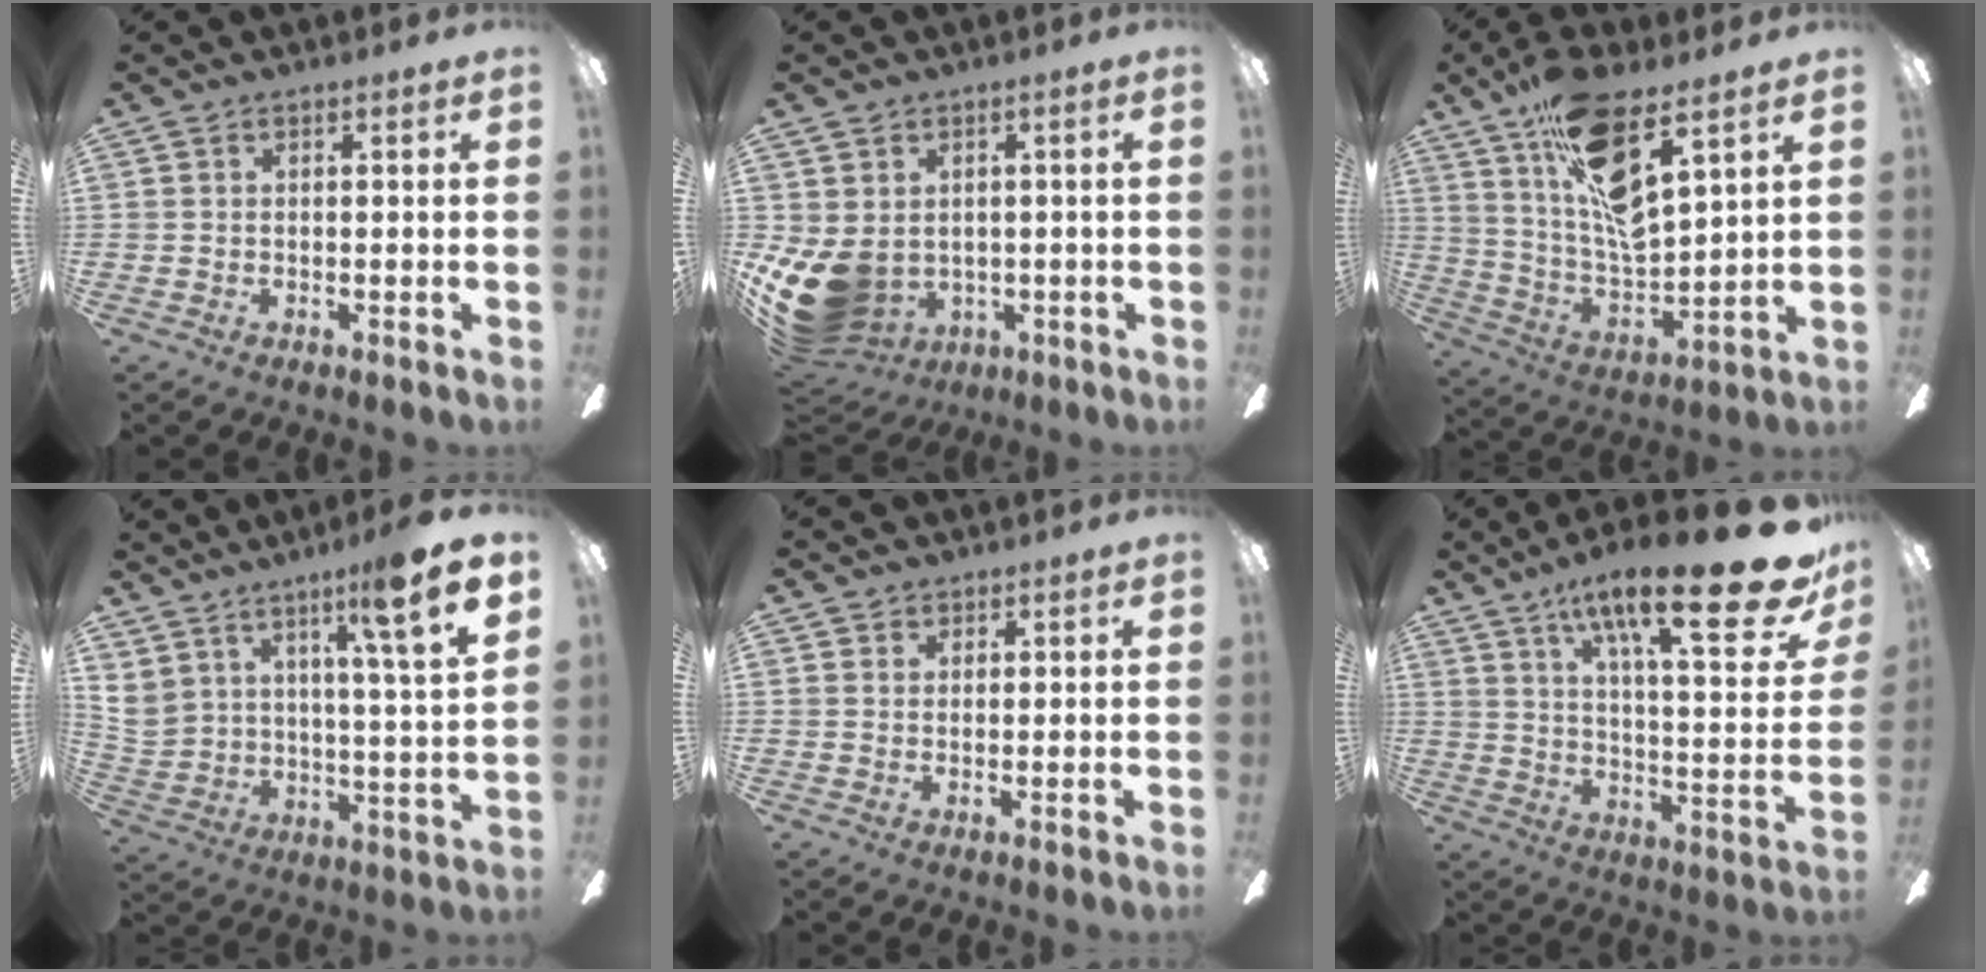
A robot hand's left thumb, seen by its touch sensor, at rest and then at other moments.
{"total": 11.4, "force": [-1.5, 9.2, 6.5], "torque": [-0.161, -0.007, -0.021]}
{"total": 17.5, "force": [10.6, 5.5, 12.8], "torque": [-0.254, -0.058, 0.182]}
{"total": 13.9, "force": [10.5, 2.5, 8.8], "torque": [-0.140, -0.080, 0.167]}
{"total": 1.5, "force": [1.1, 1.0, 0.1], "torque": [0.006, -0.001, 0.018]}
{"total": 26.9, "force": [16.1, 6.4, 20.6], "torque": [-0.314, -0.102, 0.254]}